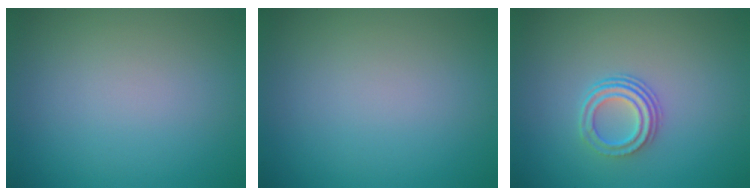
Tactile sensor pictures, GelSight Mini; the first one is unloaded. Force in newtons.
{"total": 0.0}
{"total": 3.0, "press": 2.2, "slide": 2.0}